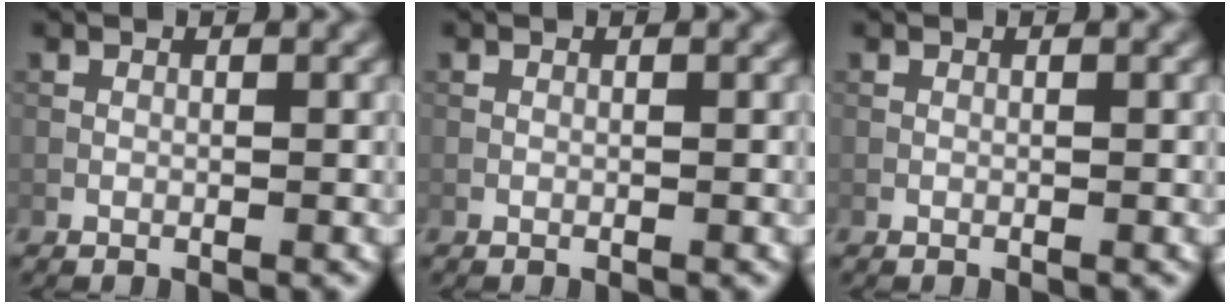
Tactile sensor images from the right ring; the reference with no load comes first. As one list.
[{"total": 0.0}, {"total": 0.0}]